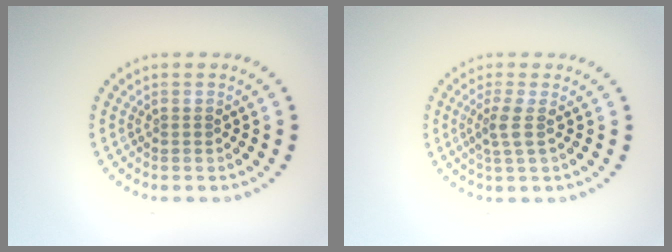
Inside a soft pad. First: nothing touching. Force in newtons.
{"total": 2.1, "press": 1.6, "slide": 1.4}